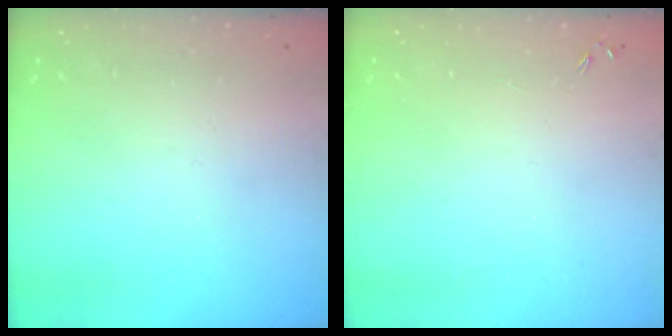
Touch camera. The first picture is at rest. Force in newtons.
{"total": 0.0}